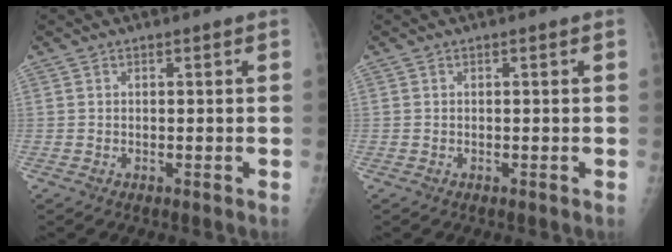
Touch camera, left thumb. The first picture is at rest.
{"total": 0.0}